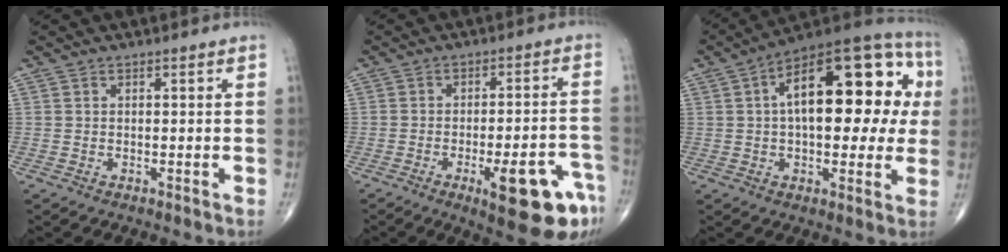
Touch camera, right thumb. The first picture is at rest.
{"total": 14.9, "force": [-7.2, 4.2, 12.3], "torque": [-0.122, 0.035, -0.085]}
{"total": 24.6, "force": [4.4, 11.5, 21.3], "torque": [-0.286, 0.037, 0.053]}